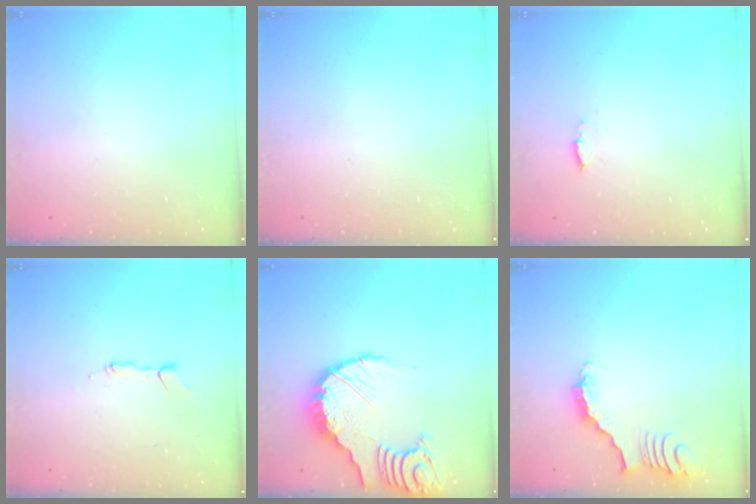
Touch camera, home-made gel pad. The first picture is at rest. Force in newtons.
{"total": 0.0}
{"total": 5.3, "press": 5.3, "slide": 0.5}
{"total": 3.5, "press": 3.5, "slide": 0.2}
{"total": 16.5, "press": 16.4, "slide": 1.9}
{"total": 2.9, "press": 2.9, "slide": 0.6}